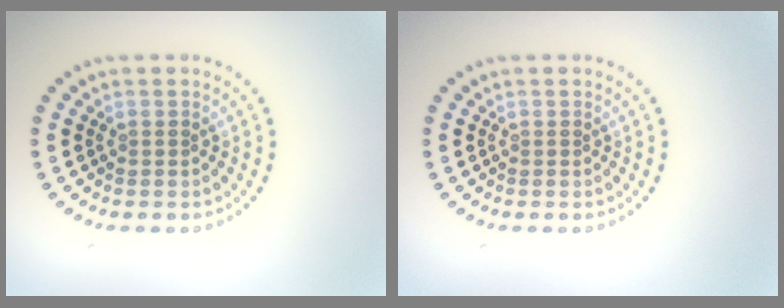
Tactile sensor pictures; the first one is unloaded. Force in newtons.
{"total": 0.0}